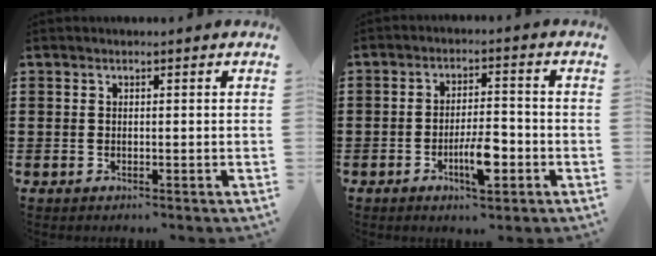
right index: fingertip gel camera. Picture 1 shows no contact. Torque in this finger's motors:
{"motor_torque": [0.15, 0.11, 0.26, 0.09]}